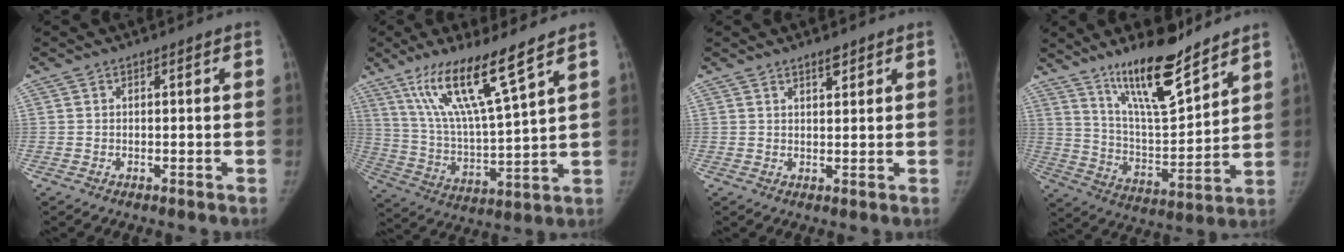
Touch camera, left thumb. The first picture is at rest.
{"total": 16.3, "force": [10.4, 1.6, 12.4], "torque": [-0.228, -0.055, 0.202]}
{"total": 2.4, "force": [1.8, 0.7, 1.3], "torque": [-0.016, -0.013, 0.030]}
{"total": 17.1, "force": [12.6, 4.0, 10.8], "torque": [-0.156, -0.084, 0.227]}